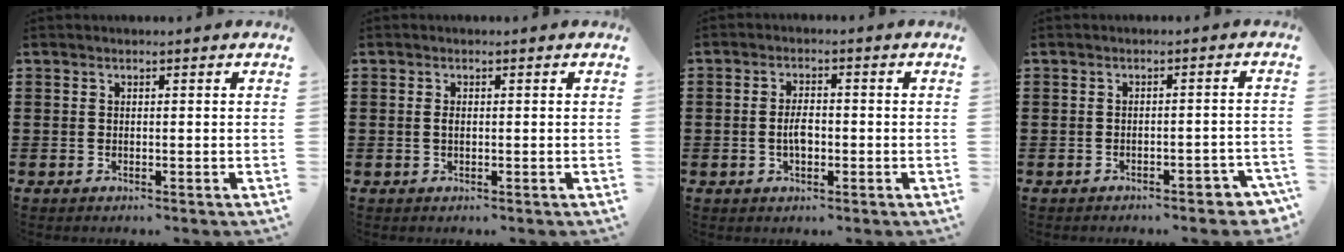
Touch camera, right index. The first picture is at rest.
{"total": 1.0, "force": [0.0, 0.5, 0.9], "torque": [-0.019, 0.001, -0.001]}
{"total": 3.3, "force": [-0.4, 1.5, 2.8], "torque": [-0.054, 0.002, -0.007]}
{"total": 2.1, "force": [-1.9, 0.4, 0.9], "torque": [-0.018, 0.001, -0.039]}